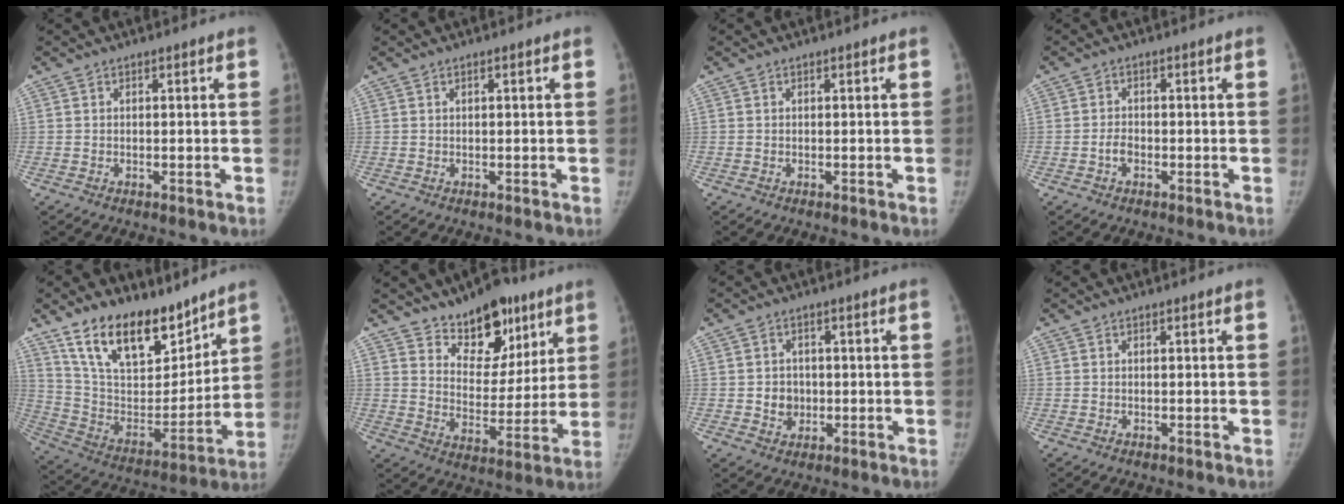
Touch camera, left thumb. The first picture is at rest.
{"total": 0.5, "force": [0.2, 0.0, 0.4], "torque": [-0.007, 0.001, 0.004]}
{"total": 0.0}
{"total": 2.2, "force": [-0.8, 1.5, 1.4], "torque": [-0.024, 0.009, -0.017]}
{"total": 21.3, "force": [15.0, 10.1, 11.2], "torque": [-0.153, -0.074, 0.270]}
{"total": 13.8, "force": [9.4, 7.7, 6.5], "torque": [-0.052, -0.062, 0.154]}
{"total": 4.0, "force": [-0.3, 3.6, 1.7], "torque": [-0.008, 0.004, -0.002]}
{"total": 0.0}